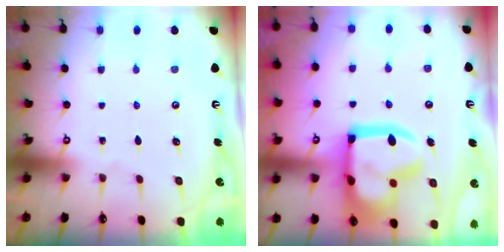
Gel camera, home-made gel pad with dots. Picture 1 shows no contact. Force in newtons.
{"total": 17.7, "press": 17.6, "slide": 2.2}